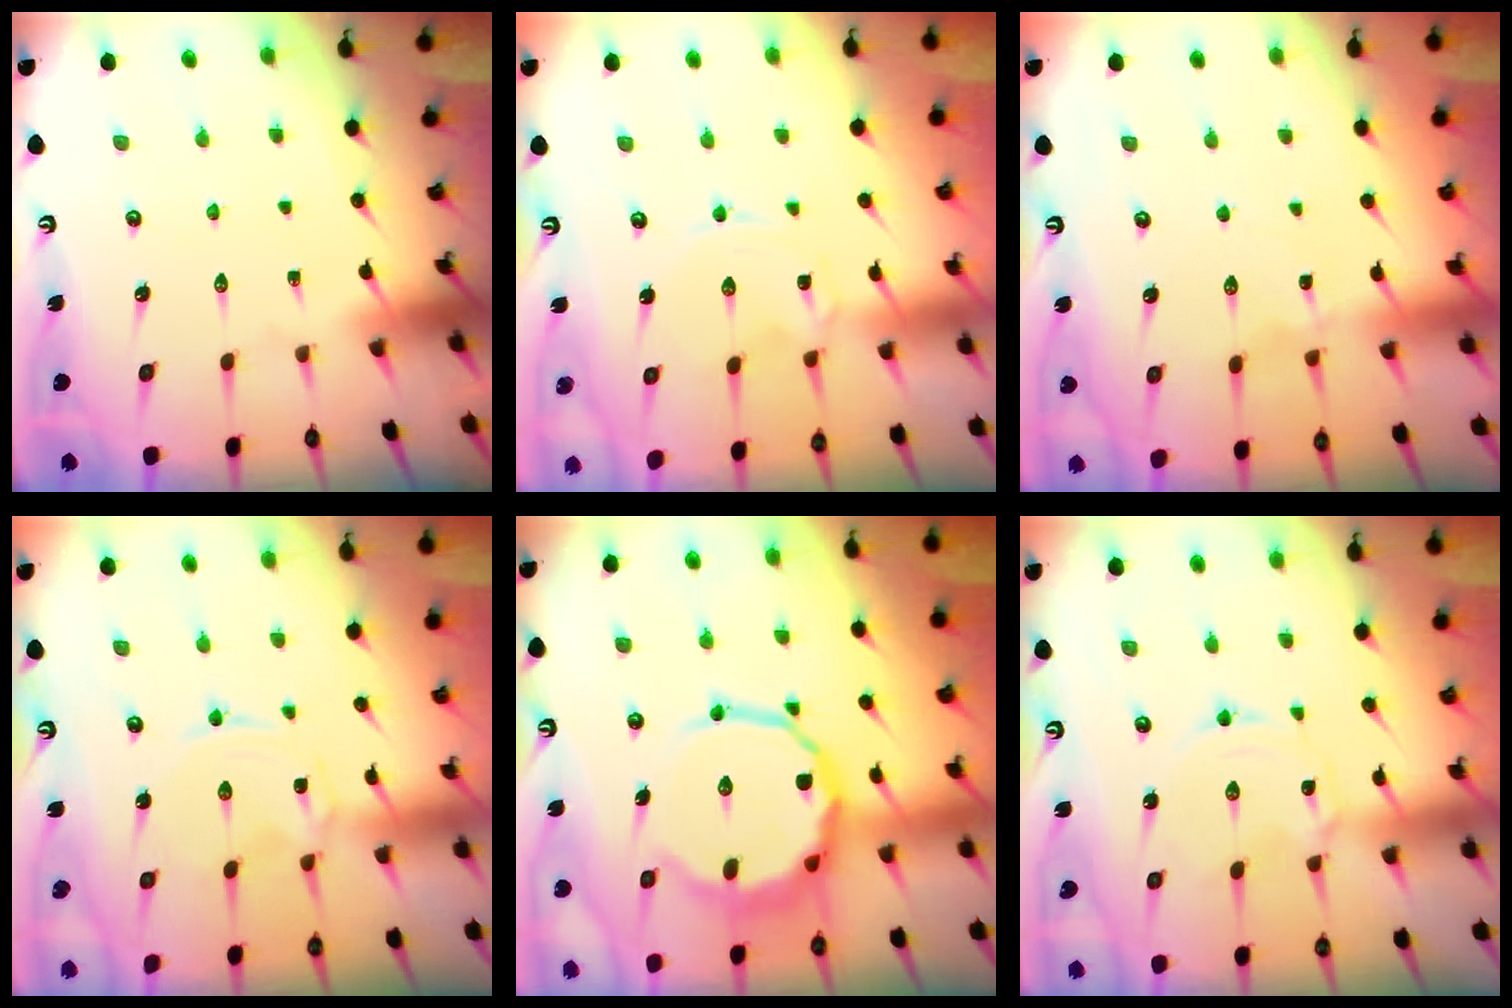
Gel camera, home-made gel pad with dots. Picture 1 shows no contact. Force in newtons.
{"total": 0.0}
{"total": 0.8, "press": 0.7, "slide": 0.3}
{"total": 0.6, "press": 0.6, "slide": 0.0}
{"total": 12.0, "press": 11.8, "slide": 2.5}
{"total": 1.6, "press": 1.5, "slide": 0.2}